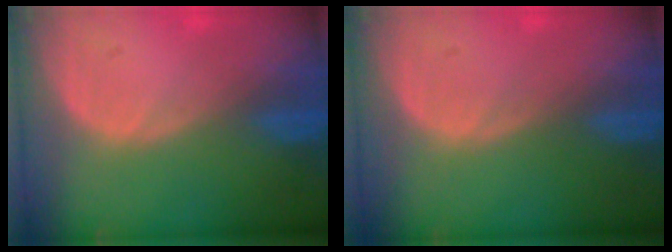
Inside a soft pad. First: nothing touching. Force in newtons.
{"total": 0.0}